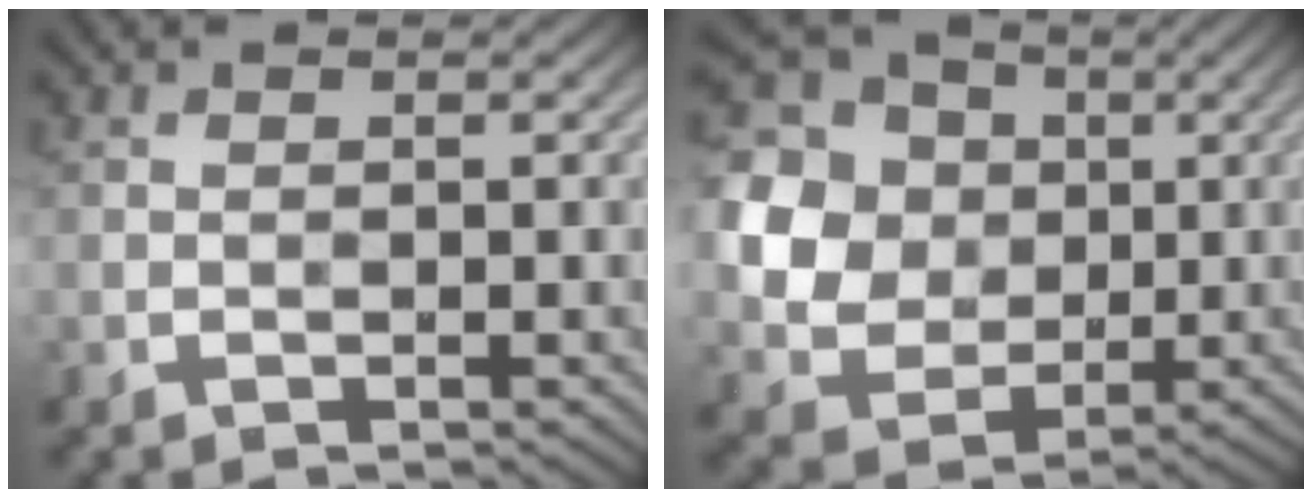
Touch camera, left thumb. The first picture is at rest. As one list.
[{"total": 16.2, "force": [3.2, 14.2, 7.2], "torque": [-0.250, 0.032, 0.055]}]